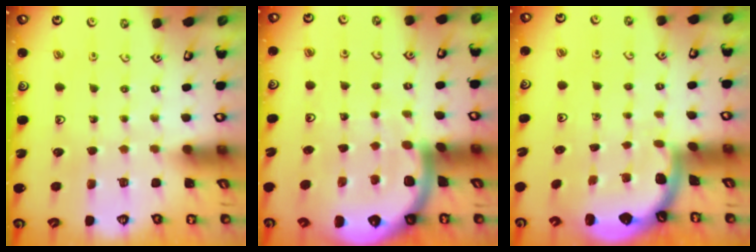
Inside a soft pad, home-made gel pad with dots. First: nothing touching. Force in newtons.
{"total": 7.2, "press": 7.1, "slide": 1.0}
{"total": 1.4, "press": 1.4, "slide": 0.1}